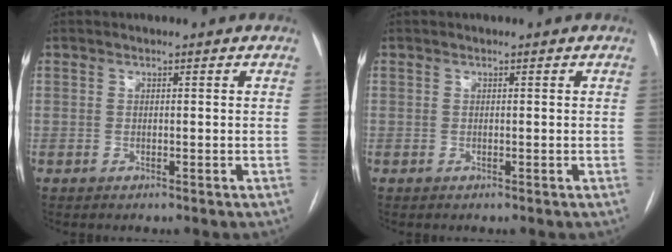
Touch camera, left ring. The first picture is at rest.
{"total": 0.0}